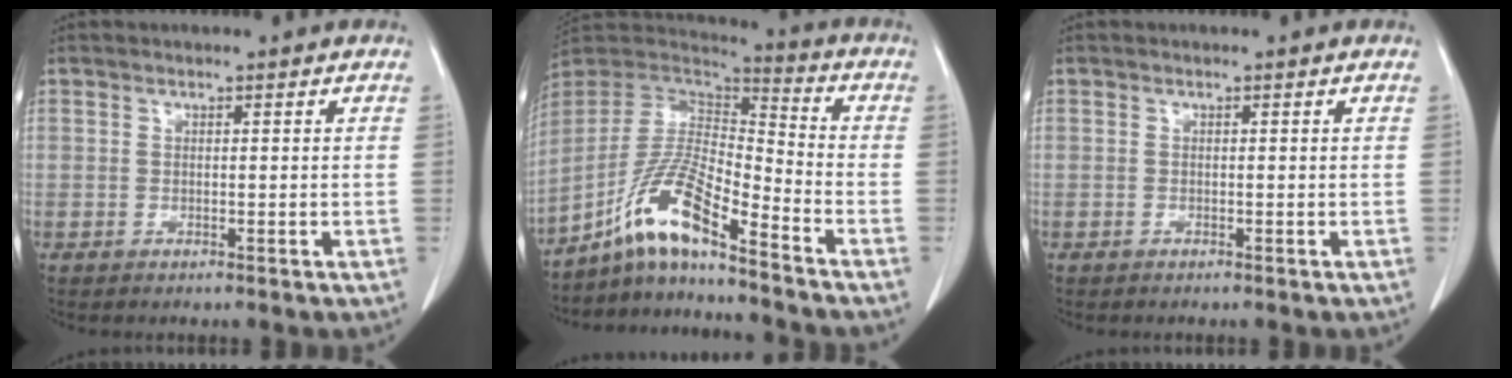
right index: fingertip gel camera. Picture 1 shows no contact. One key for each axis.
{"total": 12.6, "fx": -8.8, "fy": 1.1, "fz": 8.9, "tx": -0.185, "ty": 0.006, "tz": -0.167}
{"total": 0.0}